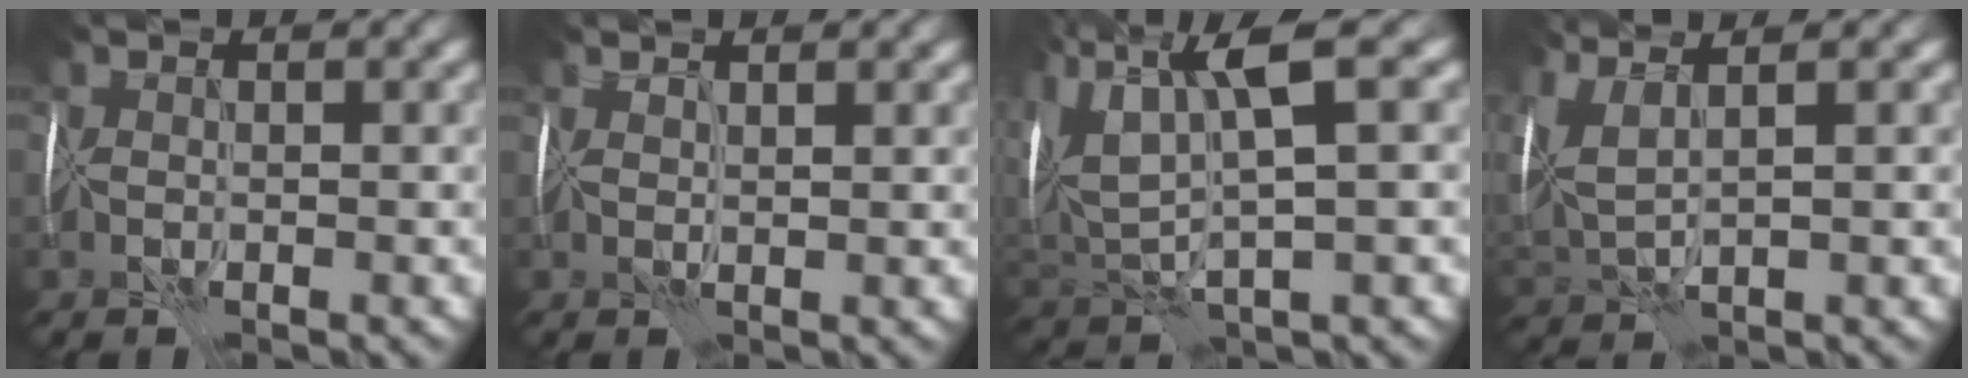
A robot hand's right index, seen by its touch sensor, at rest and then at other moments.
{"total": 1.9, "force": [1.6, 0.5, 1.0], "torque": [-0.002, 0.006, 0.019]}
{"total": 10.4, "force": [5.1, 3.3, 8.5], "torque": [-0.189, 0.015, 0.100]}
{"total": 5.8, "force": [3.5, 2.1, 4.1], "torque": [-0.090, 0.024, 0.066]}